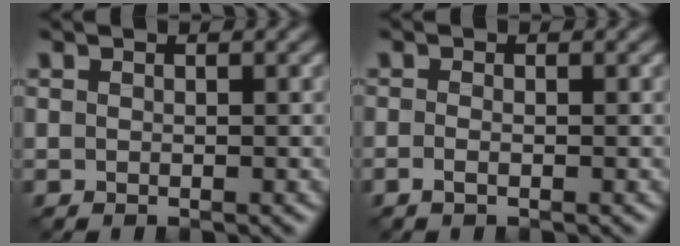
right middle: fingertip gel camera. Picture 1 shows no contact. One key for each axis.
{"total": 1.0, "fx": -0.5, "fy": 0.3, "fz": 0.9, "tx": -0.026, "ty": -0.001, "tz": -0.012}